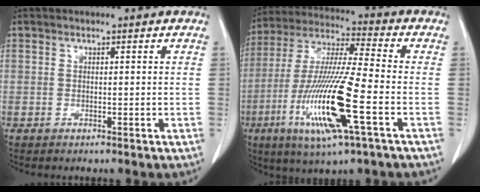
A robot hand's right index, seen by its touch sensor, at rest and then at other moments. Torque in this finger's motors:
{"motor_torque": [2.14, 0.00, 1.05, 0.21]}